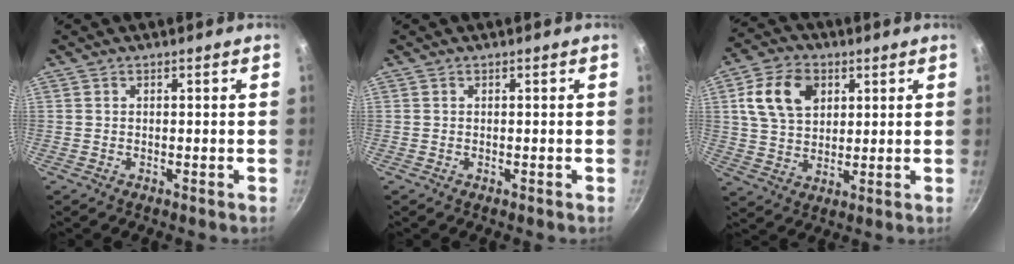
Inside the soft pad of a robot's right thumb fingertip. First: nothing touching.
{"total": 0.0}
{"total": 11.9, "force": [3.9, 8.3, 7.5], "torque": [-0.120, -0.001, 0.072]}